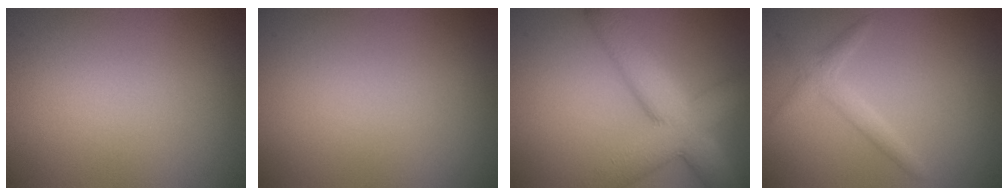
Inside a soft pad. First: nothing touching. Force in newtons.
{"total": 0.0}
{"total": 8.3, "press": 8.3, "slide": 0.4}
{"total": 1.8, "press": 1.8, "slide": 0.0}